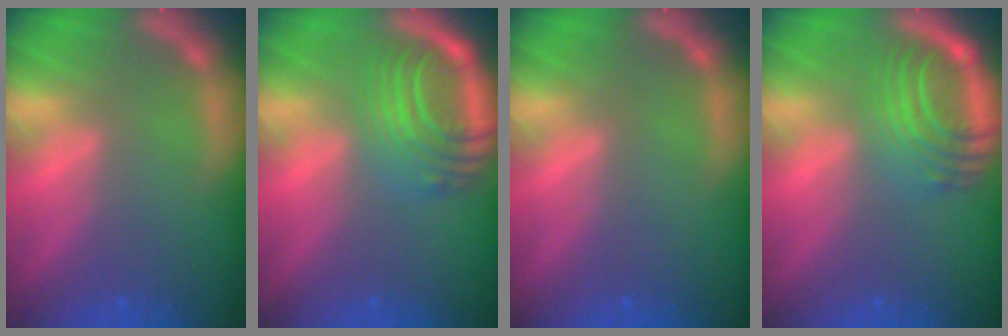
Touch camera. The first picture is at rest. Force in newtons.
{"total": 8.1}
{"total": 0.0}
{"total": 7.1}